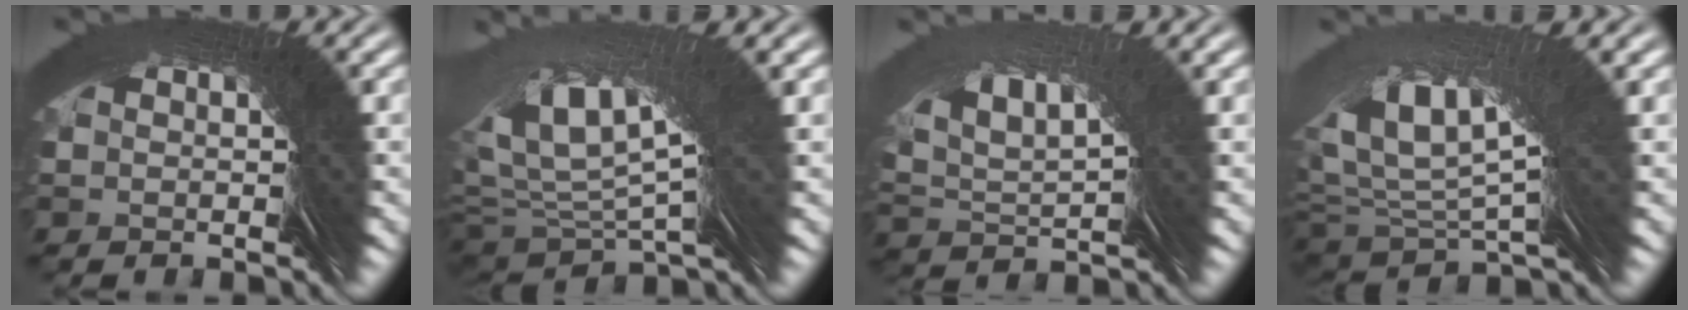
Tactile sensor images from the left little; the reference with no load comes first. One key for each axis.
{"total": 6.4, "fx": 4.2, "fy": -1.3, "fz": 4.6, "tx": -0.079, "ty": 0.038, "tz": 0.068}
{"total": 6.1, "fx": 5.3, "fy": -2.8, "fz": 1.1, "tx": -0.011, "ty": 0.049, "tz": 0.072}
{"total": 5.5, "fx": 3.9, "fy": -1.5, "fz": 3.6, "tx": -0.063, "ty": 0.039, "tz": 0.062}